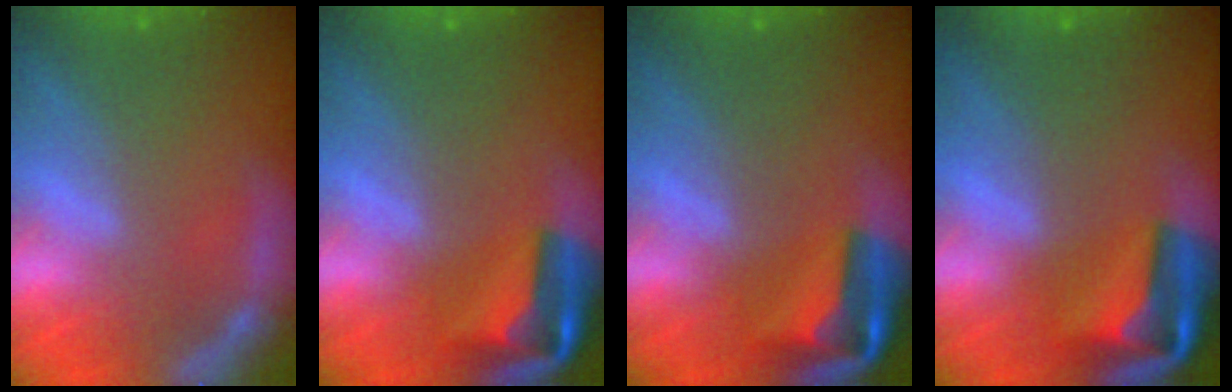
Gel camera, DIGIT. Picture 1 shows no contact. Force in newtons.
{"total": 7.4}
{"total": 7.4}
{"total": 8.4}